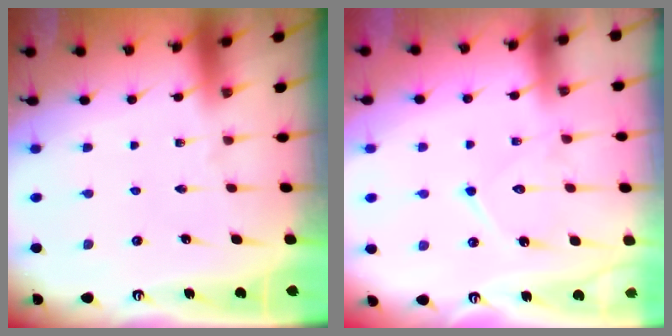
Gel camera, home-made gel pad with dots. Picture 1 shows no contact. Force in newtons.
{"total": 11.2, "press": 11.2, "slide": 1.0}